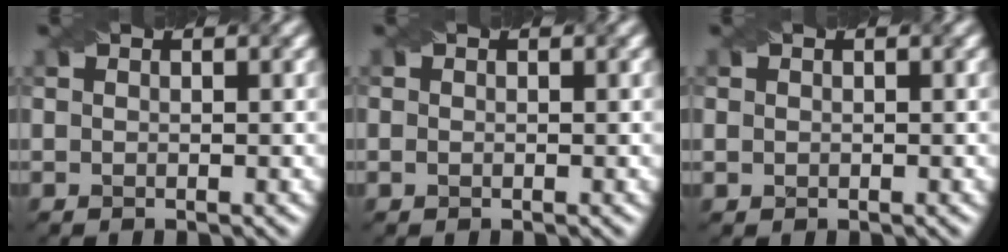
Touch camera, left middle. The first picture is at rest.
{"total": 1.0, "force": [-0.5, -0.5, -0.7], "torque": [-0.002, -0.010, 0.012]}
{"total": 1.3, "force": [-0.7, -0.6, -1.0], "torque": [-0.004, -0.003, 0.016]}